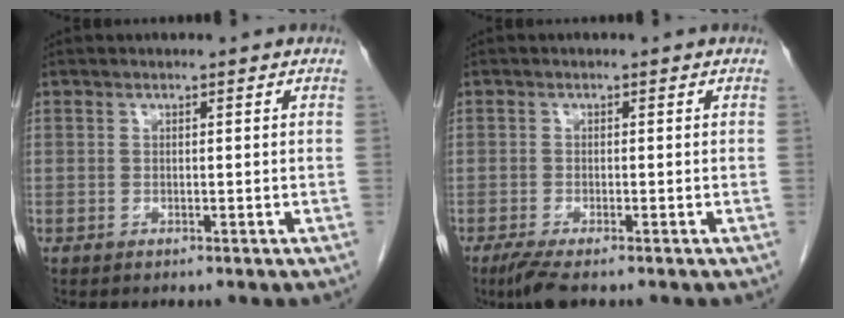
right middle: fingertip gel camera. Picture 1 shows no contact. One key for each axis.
{"total": 3.4, "fx": -2.4, "fy": 0.5, "fz": 2.4, "tx": -0.048, "ty": -0.011, "tz": -0.046}